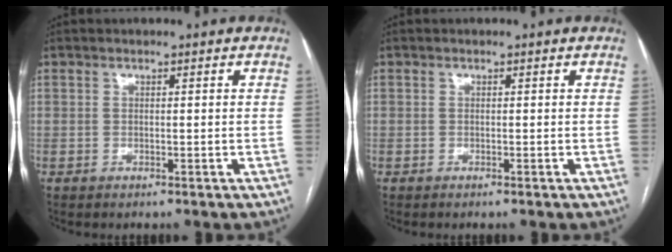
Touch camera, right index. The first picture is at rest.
{"total": 0.0}